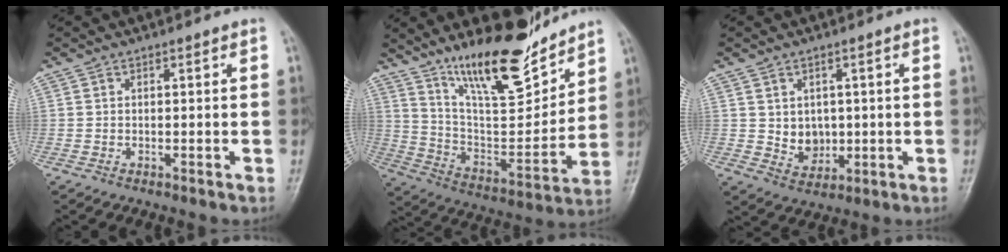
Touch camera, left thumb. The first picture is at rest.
{"total": 19.0, "force": [14.5, 5.4, 11.1], "torque": [-0.137, -0.093, 0.256]}
{"total": 5.2, "force": [0.5, 4.3, 2.9], "torque": [-0.020, -0.009, 0.021]}